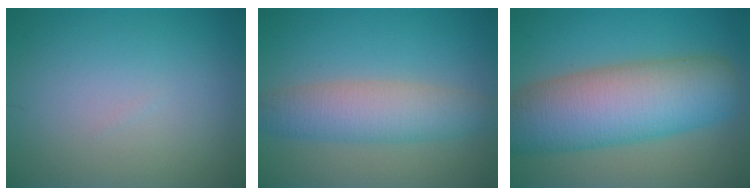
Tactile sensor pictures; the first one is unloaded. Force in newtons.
{"total": 5.1, "press": 5.1, "slide": 0.0}
{"total": 11.0, "press": 11.0, "slide": 0.7}